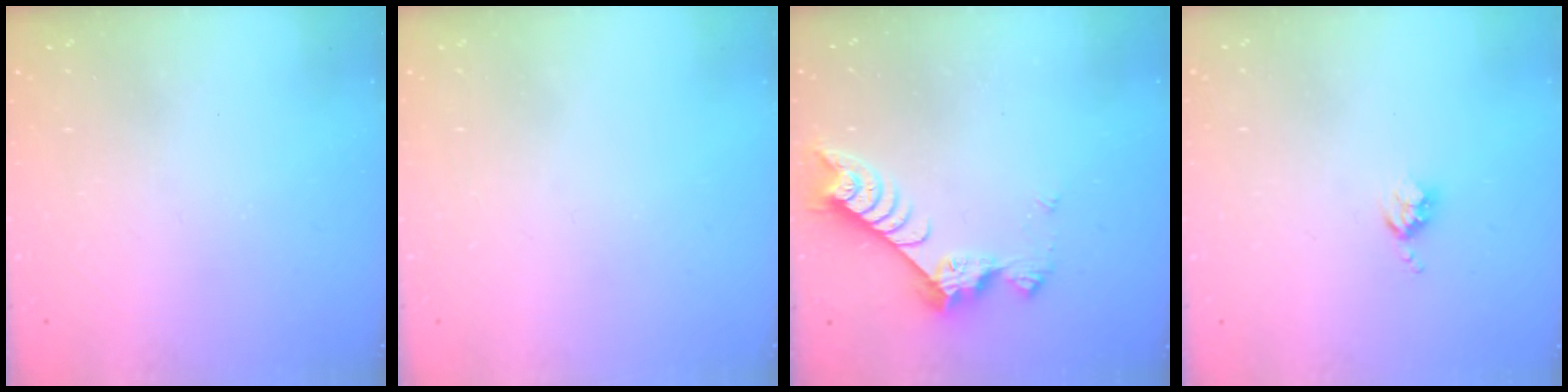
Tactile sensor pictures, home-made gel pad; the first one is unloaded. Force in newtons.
{"total": 0.0}
{"total": 9.0, "press": 9.0, "slide": 1.0}
{"total": 3.3, "press": 3.3, "slide": 0.4}